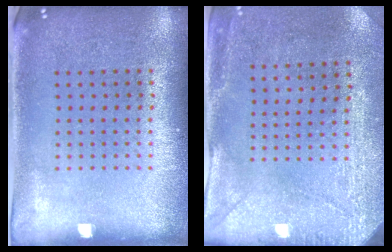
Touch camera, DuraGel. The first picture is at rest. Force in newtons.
{"total": 2.9, "press": 2.4, "slide": 1.6}